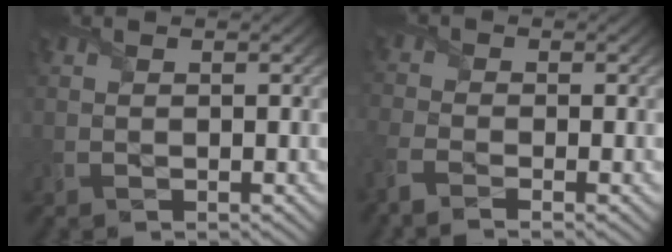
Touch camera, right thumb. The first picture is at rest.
{"total": 3.8, "force": [-2.6, 1.4, 2.4], "torque": [-0.072, -0.011, -0.064]}